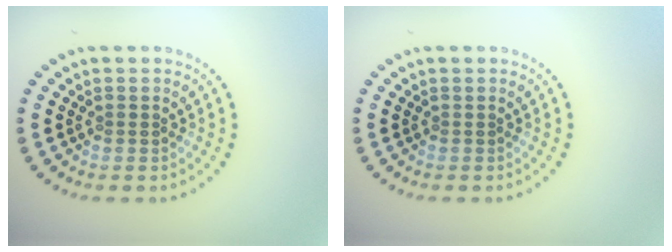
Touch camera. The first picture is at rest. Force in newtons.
{"total": 0.0}